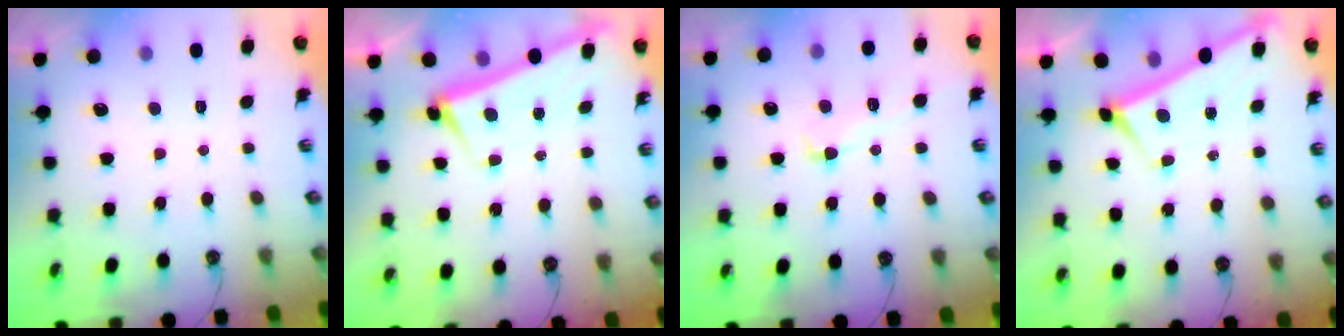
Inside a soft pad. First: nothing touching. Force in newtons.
{"total": 2.6, "press": 2.5, "slide": 0.7}
{"total": 2.5, "press": 2.3, "slide": 1.1}
{"total": 3.2, "press": 3.2, "slide": 0.3}